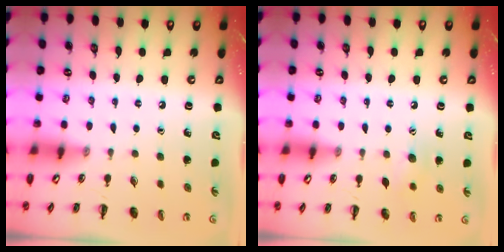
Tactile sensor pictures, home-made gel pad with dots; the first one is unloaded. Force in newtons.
{"total": 6.6, "press": 6.5, "slide": 1.1}